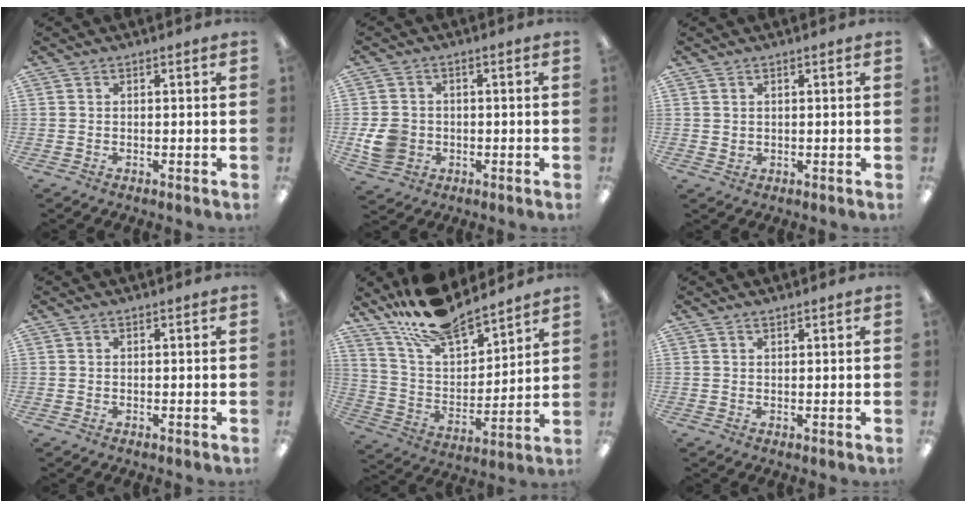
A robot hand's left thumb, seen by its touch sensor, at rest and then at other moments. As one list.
[{"total": 6.4, "force": [-1.1, 5.6, 2.9], "torque": [-0.055, 0.006, -0.020]}, {"total": 1.0, "force": [0.8, 0.6, 0.2], "torque": [-0.004, -0.001, 0.016]}, {"total": 0.0}, {"total": 16.4, "force": [14.8, 4.4, 5.5], "torque": [-0.121, -0.103, 0.268]}, {"total": 0.9, "force": [0.9, 0.1, 0.3], "torque": [-0.006, -0.001, 0.015]}]